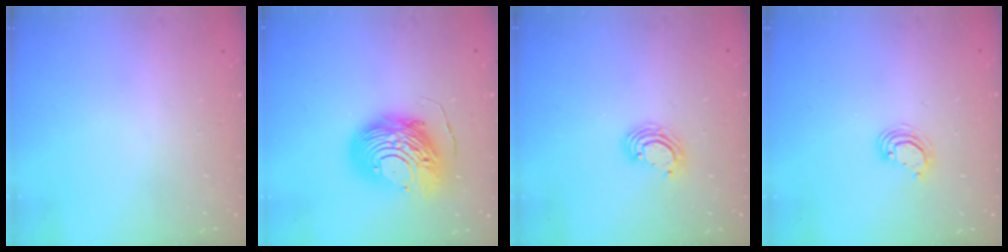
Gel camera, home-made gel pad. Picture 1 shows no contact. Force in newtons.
{"total": 13.7, "press": 13.7, "slide": 1.3}
{"total": 3.6, "press": 3.6, "slide": 0.2}
{"total": 4.1, "press": 4.1, "slide": 0.2}